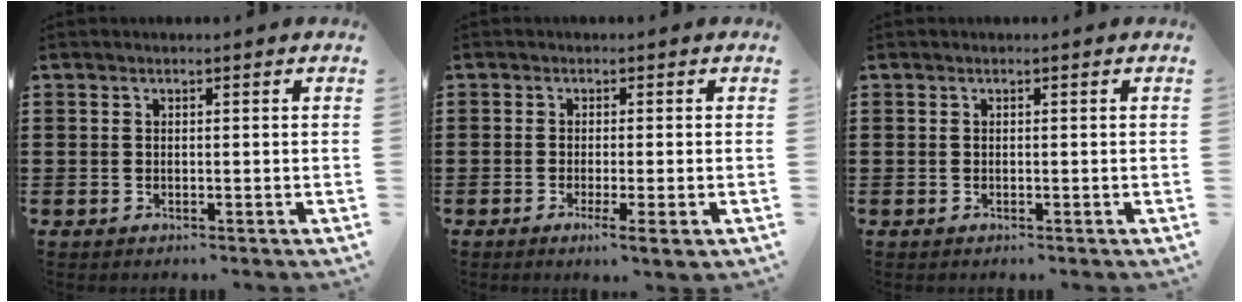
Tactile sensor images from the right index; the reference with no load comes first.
{"total": 2.6, "force": [-1.3, -0.1, 2.3], "torque": [-0.043, -0.013, -0.023]}
{"total": 0.0}